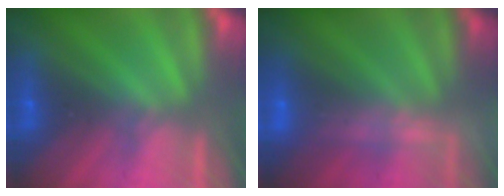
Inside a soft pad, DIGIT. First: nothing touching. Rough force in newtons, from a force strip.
{"total": 2.3}